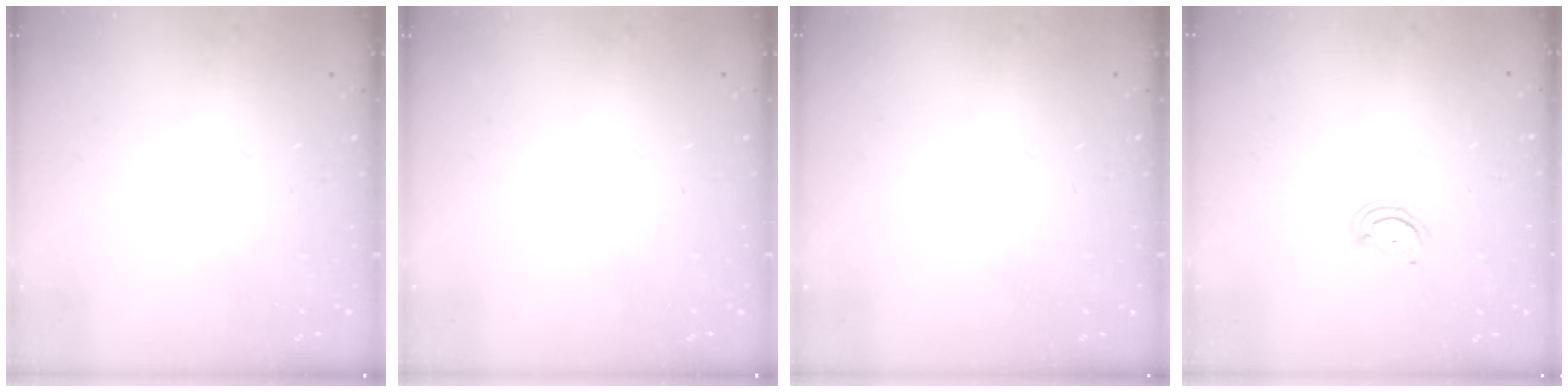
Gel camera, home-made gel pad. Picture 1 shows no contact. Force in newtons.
{"total": 0.0}
{"total": 0.0}
{"total": 2.9, "press": 2.9, "slide": 0.3}